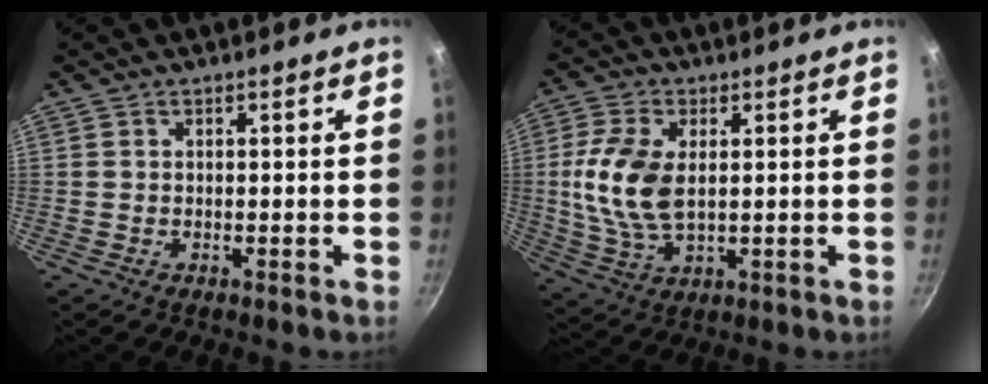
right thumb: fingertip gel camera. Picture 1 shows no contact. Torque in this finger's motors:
{"motor_torque": [0.47, 0.00, 0.75, -0.56, 0.29]}